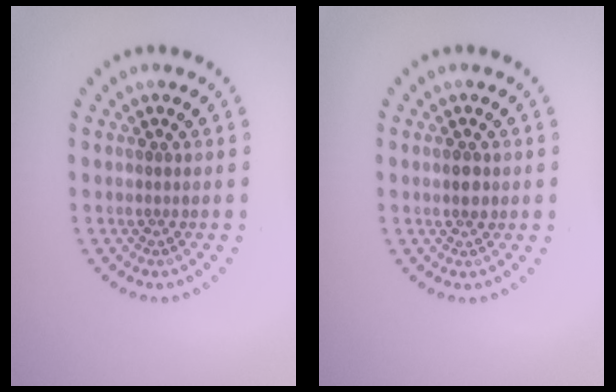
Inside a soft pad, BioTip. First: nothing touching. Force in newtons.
{"total": 1.0, "press": 1.0, "slide": 0.1}